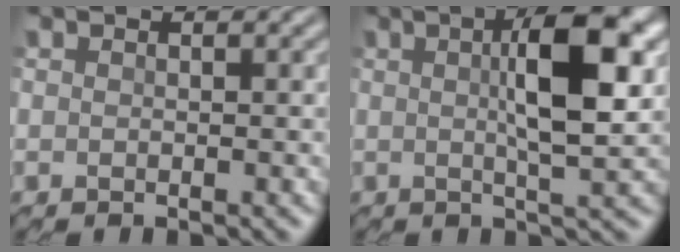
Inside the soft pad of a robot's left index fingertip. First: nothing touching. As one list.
[{"total": 7.1, "force": [1.7, 1.5, 6.7], "torque": [-0.113, 0.016, 0.026]}]